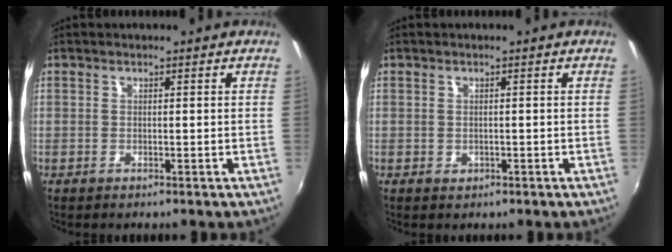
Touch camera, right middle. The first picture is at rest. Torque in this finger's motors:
{"motor_torque": [0.21, -0.11, 0.02, 0.00]}